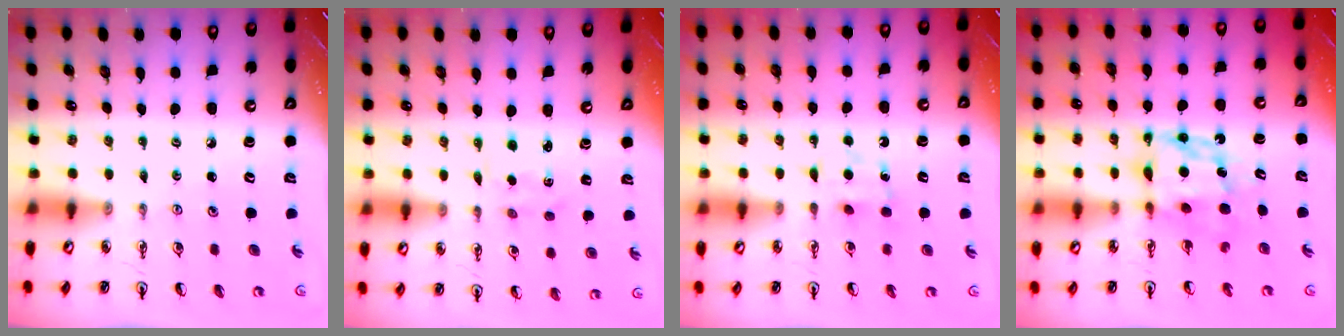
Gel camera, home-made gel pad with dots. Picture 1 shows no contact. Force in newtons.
{"total": 1.8, "press": 1.6, "slide": 0.7}
{"total": 5.3, "press": 5.2, "slide": 0.7}
{"total": 7.2, "press": 7.1, "slide": 0.7}